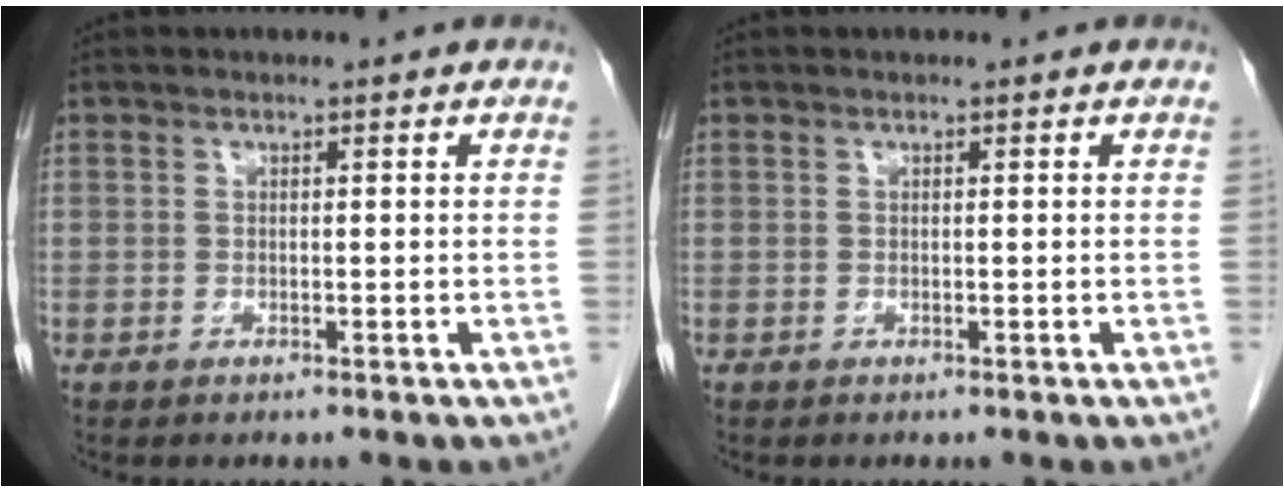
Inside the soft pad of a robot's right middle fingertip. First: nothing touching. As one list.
[{"total": 0.0}]